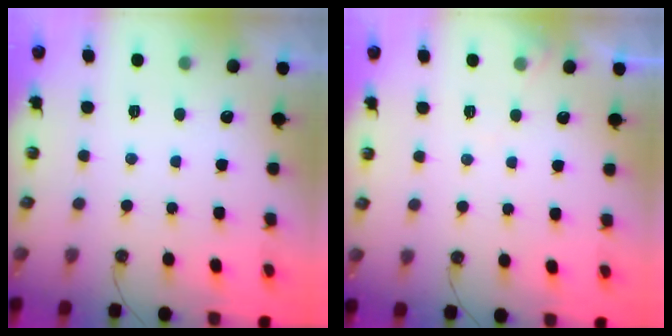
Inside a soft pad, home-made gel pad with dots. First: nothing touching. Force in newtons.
{"total": 4.1, "press": 4.1, "slide": 0.7}